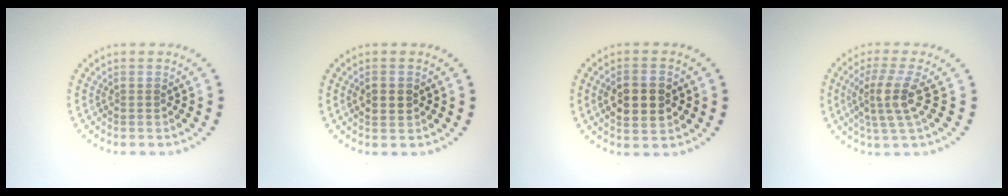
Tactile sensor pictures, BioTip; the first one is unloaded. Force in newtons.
{"total": 1.8, "press": 1.8, "slide": 0.3}
{"total": 4.5, "press": 4.5, "slide": 0.2}
{"total": 3.8, "press": 2.8, "slide": 2.5}